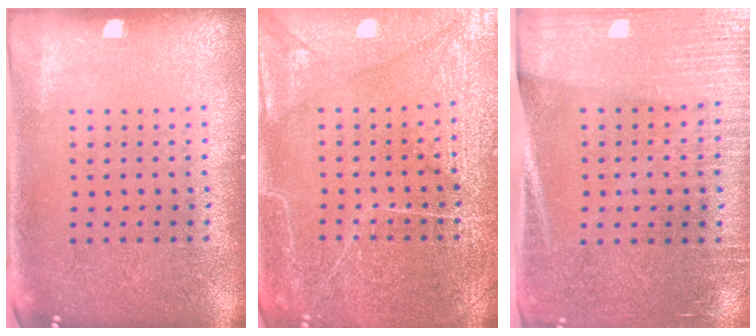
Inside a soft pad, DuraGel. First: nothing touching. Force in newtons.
{"total": 5.3, "press": 5.2, "slide": 0.6}
{"total": 3.4, "press": 3.0, "slide": 1.6}